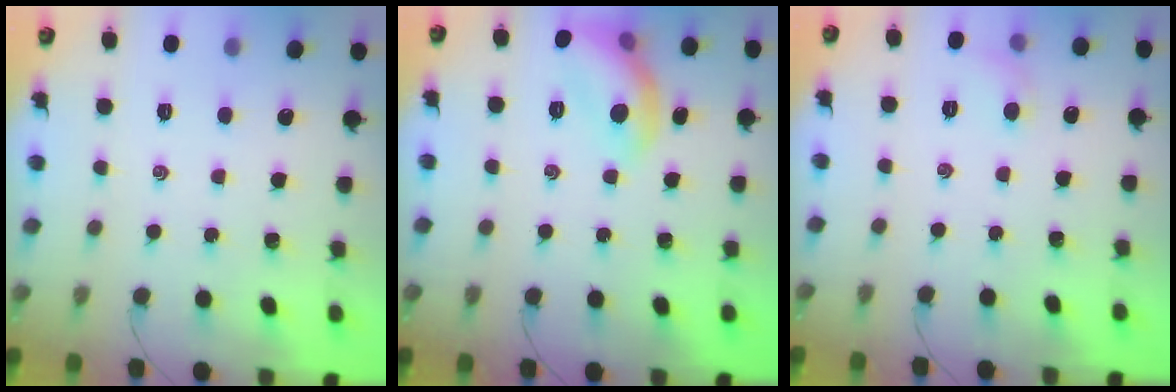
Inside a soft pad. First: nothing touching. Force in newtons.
{"total": 10.9, "press": 10.9, "slide": 1.0}
{"total": 4.2, "press": 4.0, "slide": 1.3}